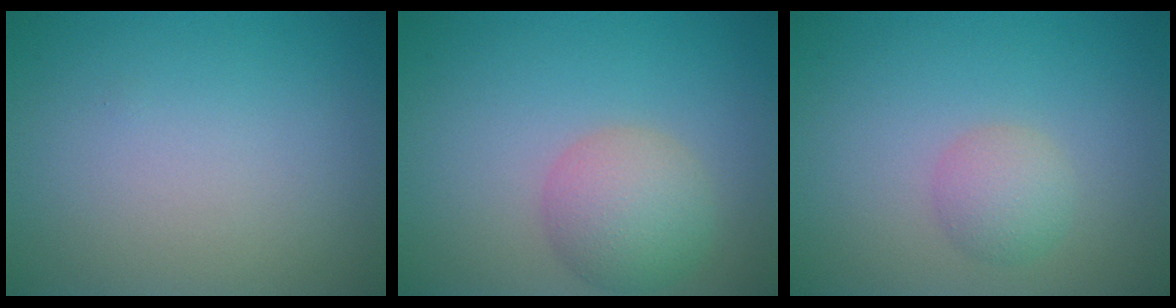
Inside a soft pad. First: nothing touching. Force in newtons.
{"total": 4.3, "press": 4.3, "slide": 0.3}
{"total": 2.2, "press": 2.2, "slide": 0.0}